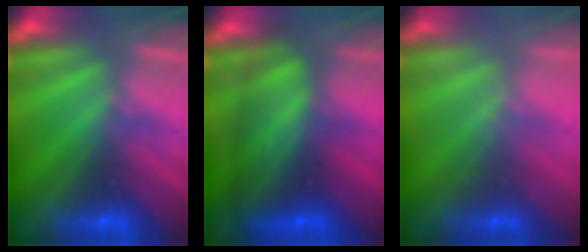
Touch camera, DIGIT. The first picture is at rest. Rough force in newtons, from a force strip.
{"total": 9.0}
{"total": 2.3}